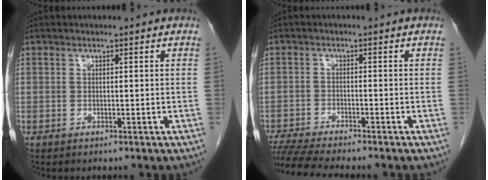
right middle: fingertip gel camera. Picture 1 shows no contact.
{"total": 8.7, "force": [-7.8, -0.2, 3.9], "torque": [-0.062, -0.018, -0.128]}